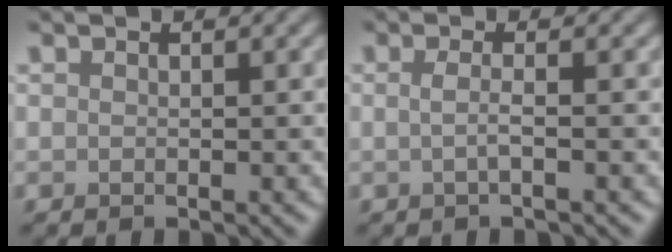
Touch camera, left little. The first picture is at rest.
{"total": 1.6, "force": [-0.6, 0.4, 1.4], "torque": [-0.022, -0.001, -0.016]}